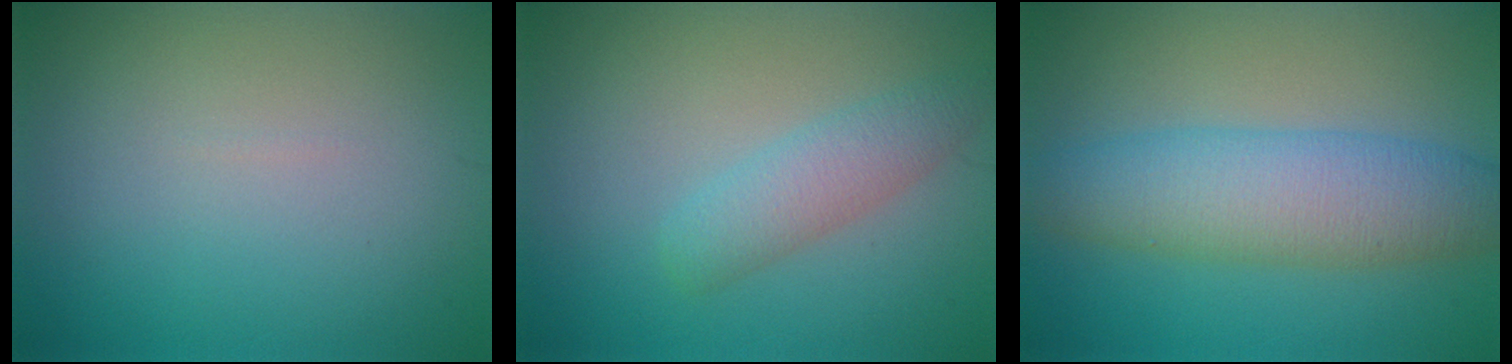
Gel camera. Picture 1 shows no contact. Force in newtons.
{"total": 2.9, "press": 2.9, "slide": 0.1}
{"total": 6.5, "press": 6.5, "slide": 0.1}